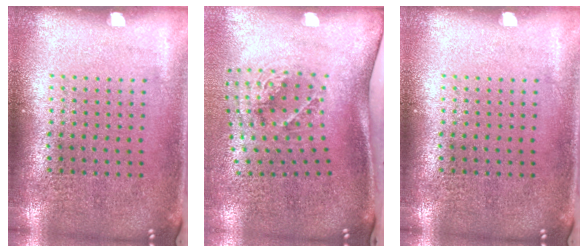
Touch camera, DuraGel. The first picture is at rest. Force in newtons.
{"total": 1.9, "press": 1.3, "slide": 1.4}
{"total": 0.0}